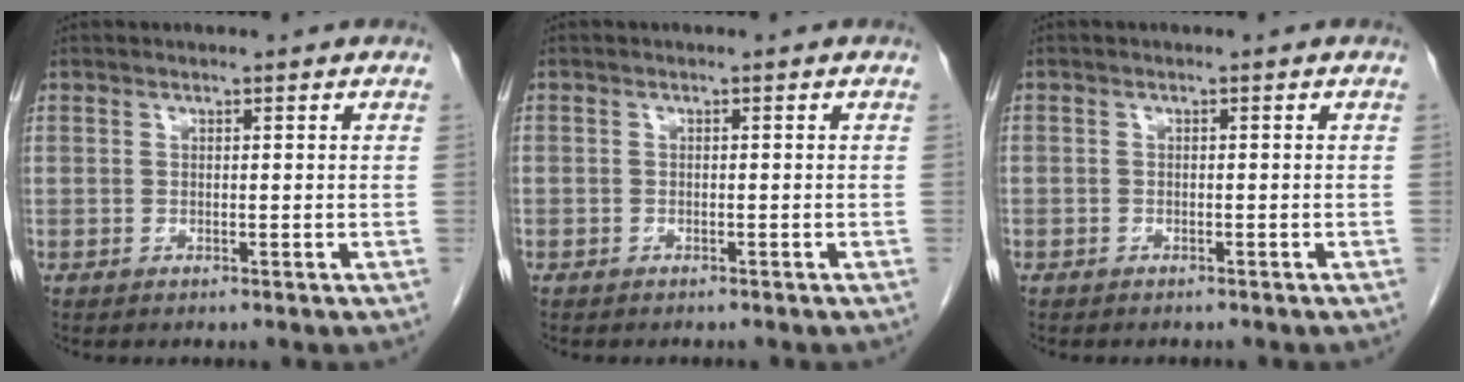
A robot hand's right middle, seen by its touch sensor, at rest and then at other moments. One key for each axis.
{"total": 1.1, "fx": -0.9, "fy": 0.7, "fz": 0.0, "tx": -0.009, "ty": 0.003, "tz": -0.017}
{"total": 1.6, "fx": -1.3, "fy": 1.0, "fz": 0.1, "tx": -0.011, "ty": 0.002, "tz": -0.022}